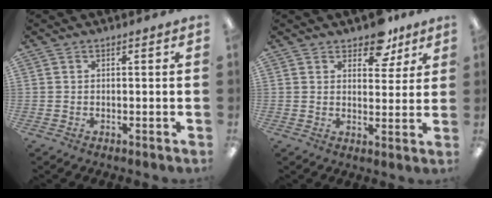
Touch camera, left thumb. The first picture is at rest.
{"total": 7.9, "force": [6.0, 4.0, 3.2], "torque": [-0.032, -0.032, 0.104]}